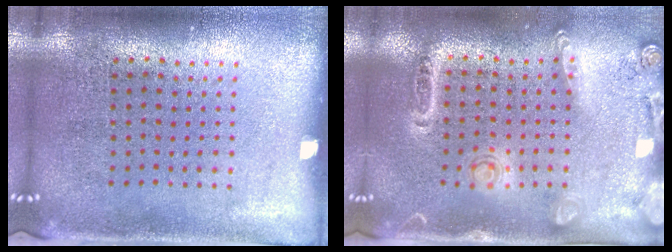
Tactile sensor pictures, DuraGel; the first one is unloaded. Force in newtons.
{"total": 1.6, "press": 1.4, "slide": 0.8}